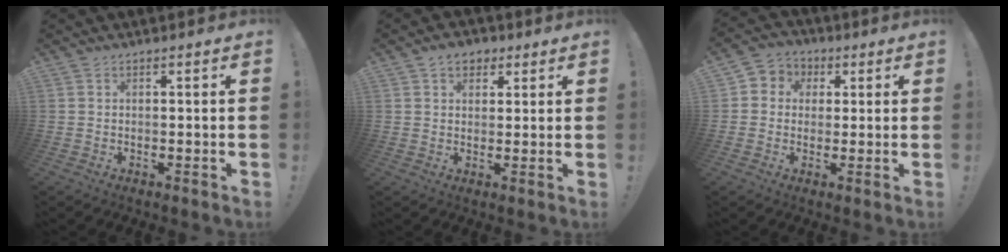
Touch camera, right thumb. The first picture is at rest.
{"total": 5.3, "force": [2.5, 4.0, 2.3], "torque": [-0.029, -0.003, 0.046]}
{"total": 5.6, "force": [-0.4, 5.4, 1.5], "torque": [-0.015, 0.007, -0.004]}